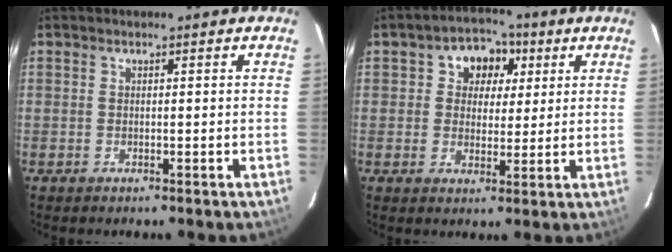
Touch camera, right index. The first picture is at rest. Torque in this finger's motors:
{"motor_torque": [0.15, 0.07, 0.26, 0.02]}